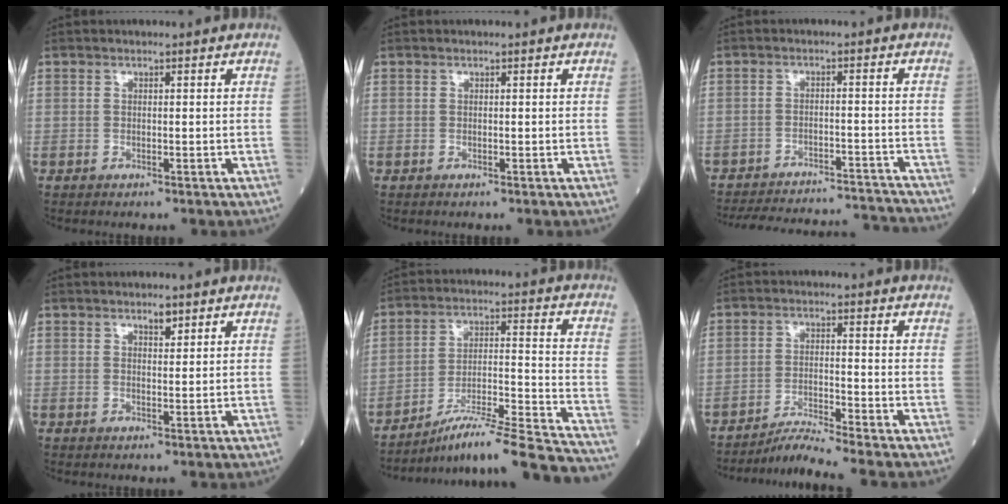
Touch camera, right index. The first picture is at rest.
{"total": 0.0}
{"total": 19.3, "force": [-18.5, 2.7, 4.7], "torque": [-0.095, -0.002, -0.242]}
{"total": 1.9, "force": [1.4, 0.6, 1.1], "torque": [-0.021, -0.001, 0.022]}
{"total": 22.0, "force": [-20.0, -0.8, 9.2], "torque": [-0.111, 0.003, -0.296]}
{"total": 5.0, "force": [-4.5, -2.1, 0.9], "torque": [-0.027, -0.022, -0.083]}